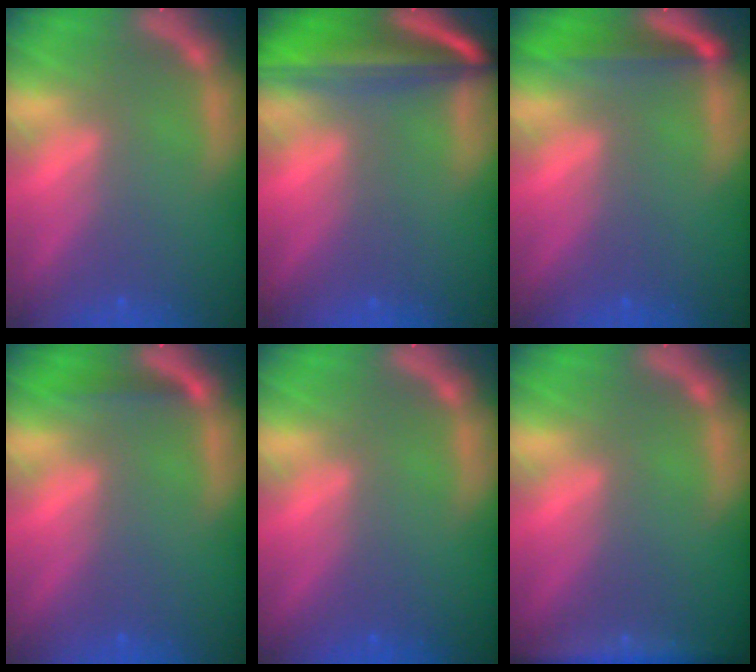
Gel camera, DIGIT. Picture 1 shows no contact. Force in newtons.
{"total": 10.1}
{"total": 4.0}
{"total": 1.4}
{"total": 0.0}
{"total": 4.0}